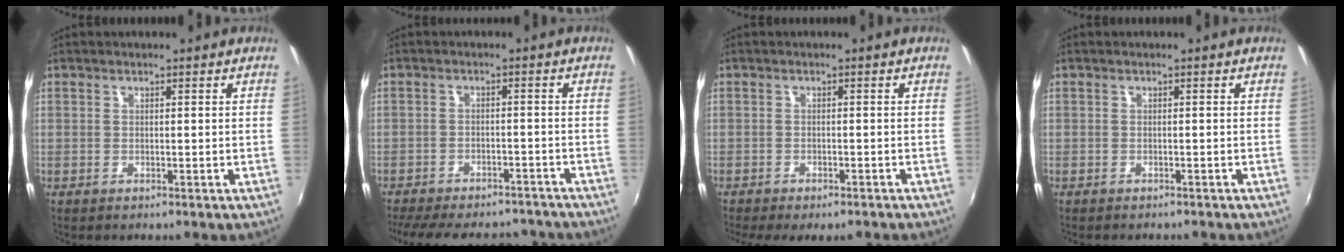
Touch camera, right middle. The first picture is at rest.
{"total": 19.1, "force": [-16.2, 6.6, 7.7], "torque": [-0.168, -0.001, -0.212]}
{"total": 6.1, "force": [-5.1, 1.4, 3.1], "torque": [-0.071, -0.026, -0.075]}
{"total": 1.5, "force": [-1.4, 0.4, 0.4], "torque": [-0.012, -0.007, -0.018]}